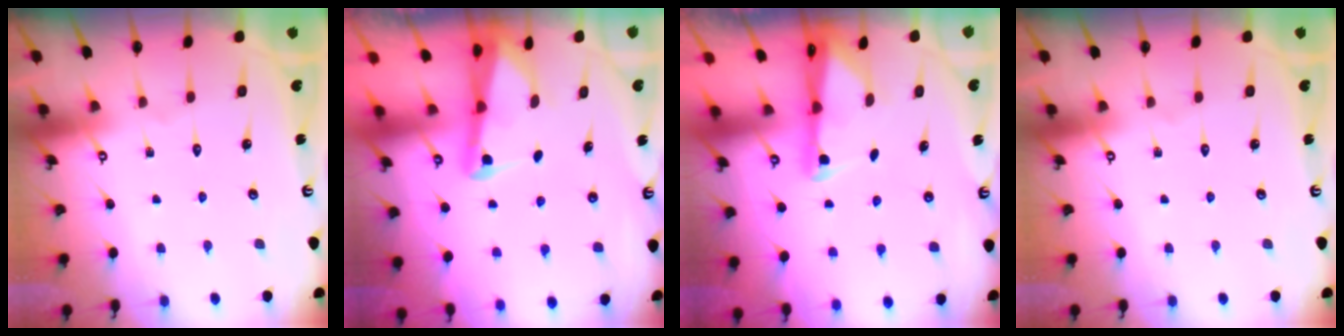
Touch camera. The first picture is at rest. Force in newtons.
{"total": 2.5, "press": 2.5, "slide": 0.4}
{"total": 1.9, "press": 1.9, "slide": 0.4}
{"total": 0.0}